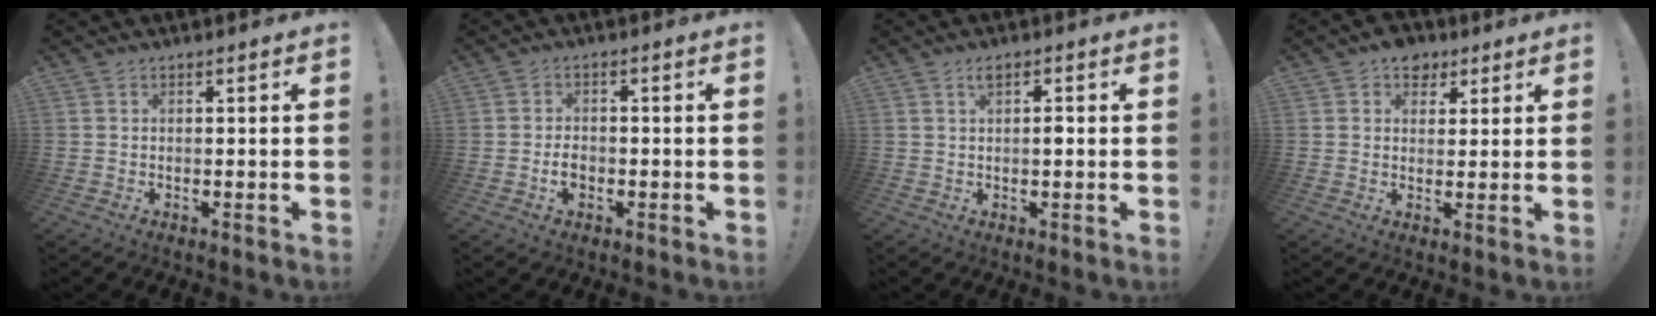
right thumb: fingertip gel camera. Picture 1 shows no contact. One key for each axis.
{"total": 3.6, "fx": -1.5, "fy": 2.4, "fz": 2.2, "tx": -0.032, "ty": 0.003, "tz": -0.027}
{"total": 2.3, "fx": 0.5, "fy": 1.2, "fz": 1.9, "tx": -0.025, "ty": 0.002, "tz": 0.002}
{"total": 6.5, "fx": 3.6, "fy": 5.0, "fz": 1.9, "tx": -0.021, "ty": -0.018, "tz": 0.069}